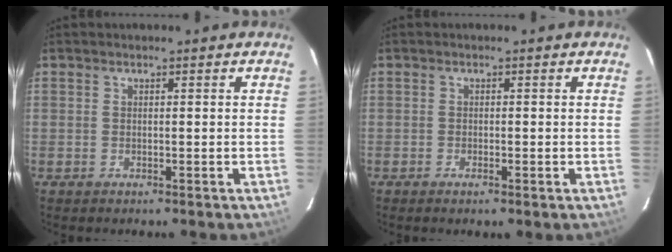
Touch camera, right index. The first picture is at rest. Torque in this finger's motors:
{"motor_torque": [0.95, -1.17, 0.29, 0.04]}